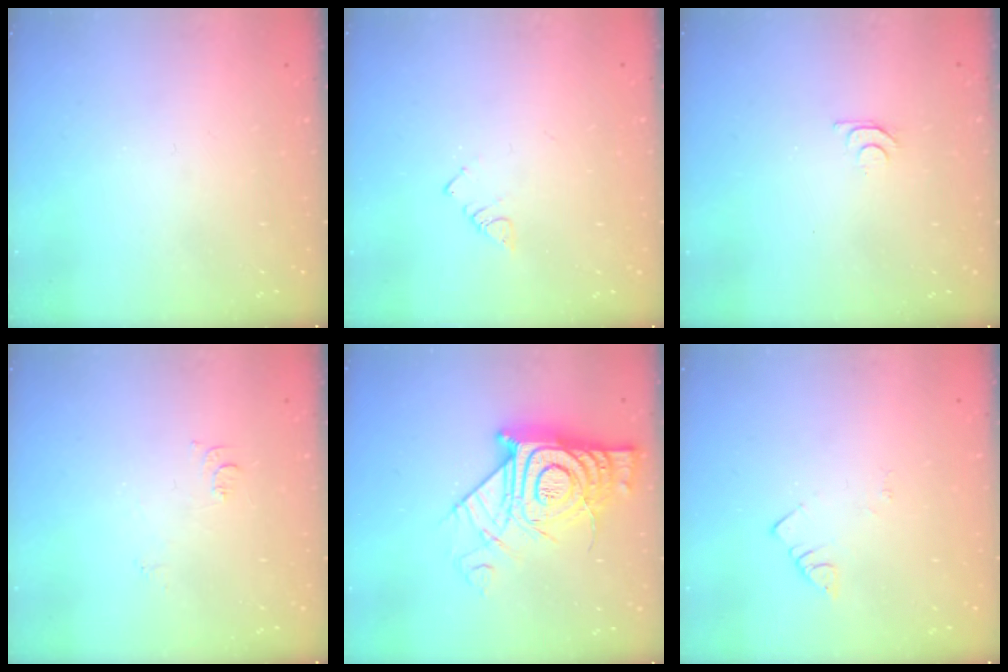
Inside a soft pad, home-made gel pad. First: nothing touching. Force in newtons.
{"total": 2.4, "press": 2.4, "slide": 0.4}
{"total": 5.9, "press": 5.8, "slide": 0.6}
{"total": 6.0, "press": 5.9, "slide": 0.7}
{"total": 19.3, "press": 19.2, "slide": 1.7}
{"total": 1.7, "press": 1.7, "slide": 0.3}